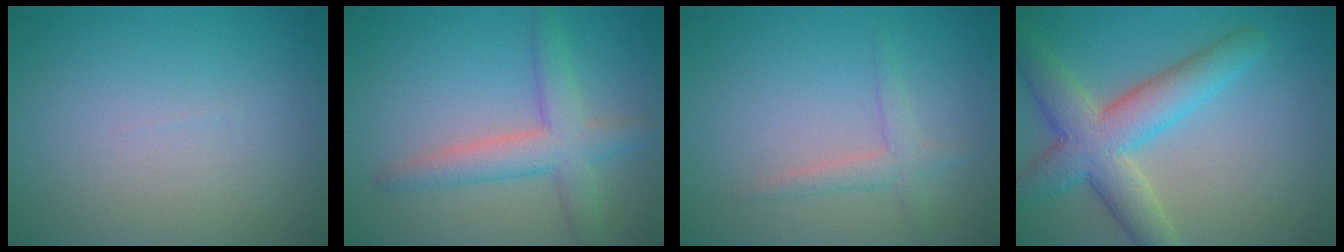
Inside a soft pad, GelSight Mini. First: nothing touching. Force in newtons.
{"total": 4.3, "press": 4.3, "slide": 0.2}
{"total": 1.8, "press": 1.8, "slide": 0.0}
{"total": 6.9, "press": 6.9, "slide": 0.4}